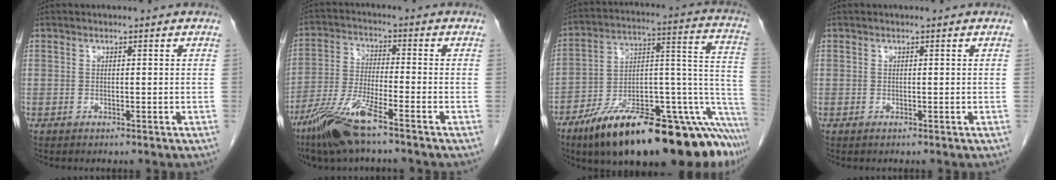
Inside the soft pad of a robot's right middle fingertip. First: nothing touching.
{"total": 9.8, "force": [-6.7, 0.9, 7.1], "torque": [-0.152, -0.023, -0.132]}
{"total": 27.8, "force": [-20.2, 5.2, 18.3], "torque": [-0.166, 0.019, -0.304]}
{"total": 0.0}